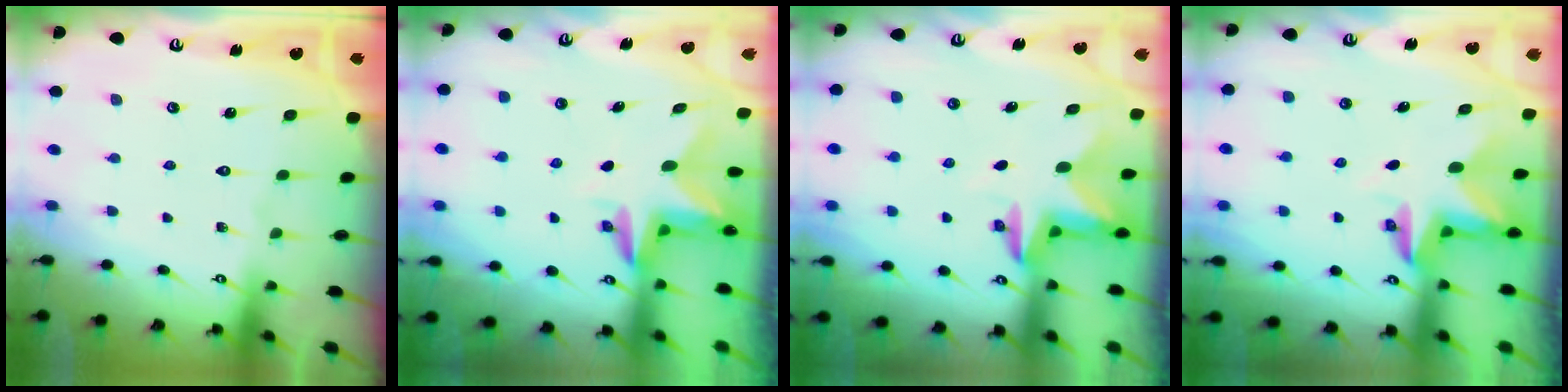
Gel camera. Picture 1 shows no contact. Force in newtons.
{"total": 3.0, "press": 3.0, "slide": 0.3}
{"total": 2.7, "press": 2.6, "slide": 0.6}
{"total": 2.9, "press": 2.9, "slide": 0.2}